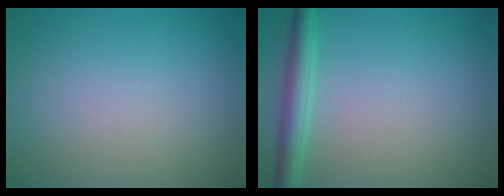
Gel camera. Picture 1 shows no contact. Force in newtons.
{"total": 3.0, "press": 3.0, "slide": 0.2}